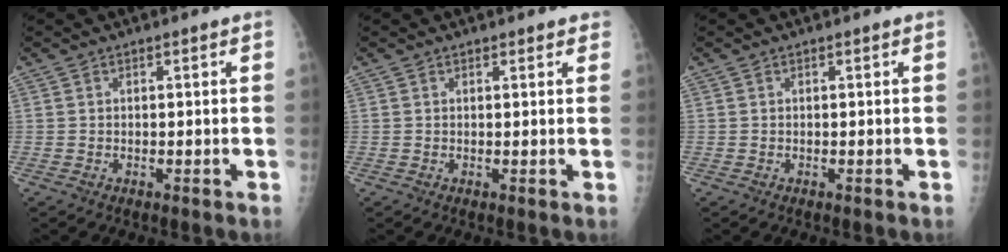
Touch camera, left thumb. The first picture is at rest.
{"total": 1.3, "force": [1.1, 0.5, 0.5], "torque": [0.006, -0.001, 0.010]}
{"total": 0.0}